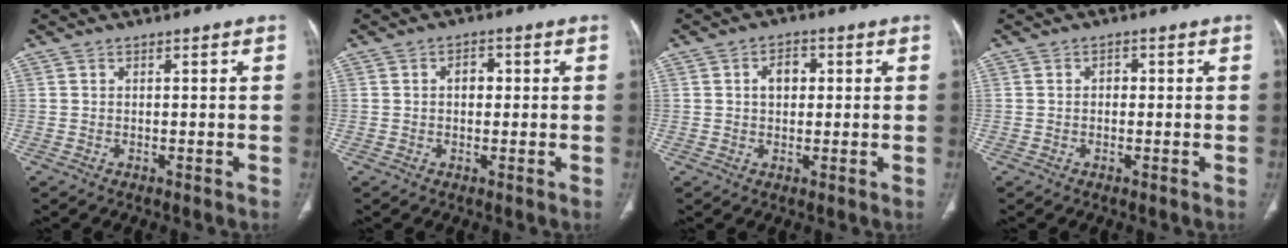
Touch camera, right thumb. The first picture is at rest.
{"total": 2.7, "force": [0.2, 2.0, 1.8], "torque": [-0.016, 0.010, 0.000]}
{"total": 4.0, "force": [0.8, 2.9, 2.7], "torque": [-0.031, 0.008, 0.010]}
{"total": 1.3, "force": [-0.1, 1.0, 0.8], "torque": [-0.002, 0.006, -0.005]}